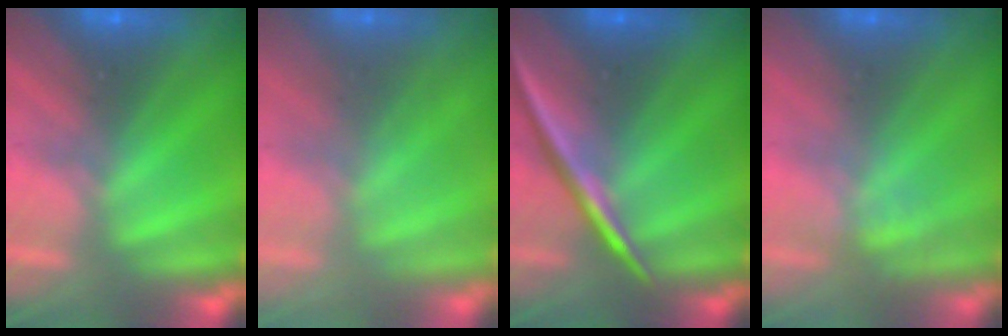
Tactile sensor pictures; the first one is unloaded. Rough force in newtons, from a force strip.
{"total": 2.0}
{"total": 2.2}
{"total": 2.3}